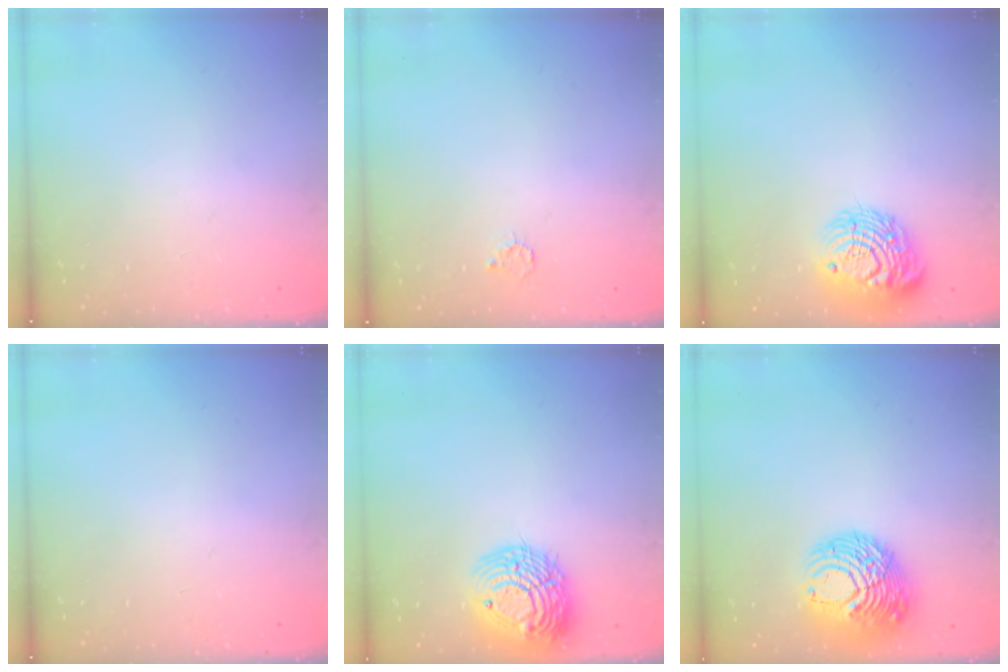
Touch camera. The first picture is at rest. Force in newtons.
{"total": 3.6, "press": 3.6, "slide": 0.3}
{"total": 13.3, "press": 13.3, "slide": 0.8}
{"total": 0.0}
{"total": 17.1, "press": 17.1, "slide": 1.4}
{"total": 12.5, "press": 12.5, "slide": 1.5}